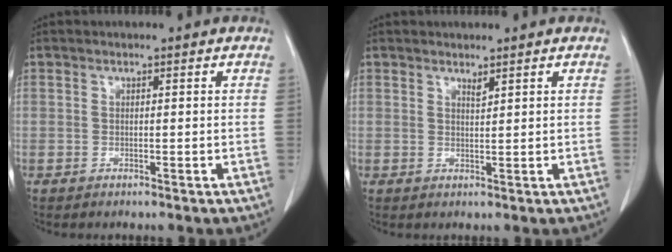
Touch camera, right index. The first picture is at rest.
{"total": 0.9, "force": [0.8, -0.1, 0.5], "torque": [-0.009, -0.008, 0.015]}